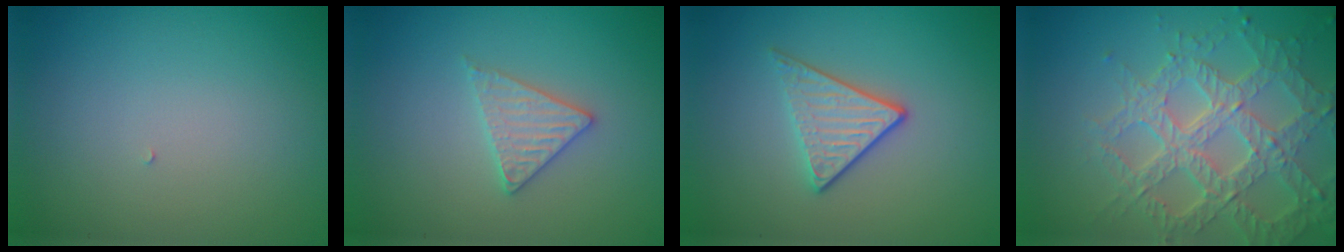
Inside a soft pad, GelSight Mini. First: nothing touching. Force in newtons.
{"total": 2.4, "press": 2.4, "slide": 0.3}
{"total": 2.9, "press": 2.6, "slide": 1.4}
{"total": 7.4, "press": 5.4, "slide": 5.0}